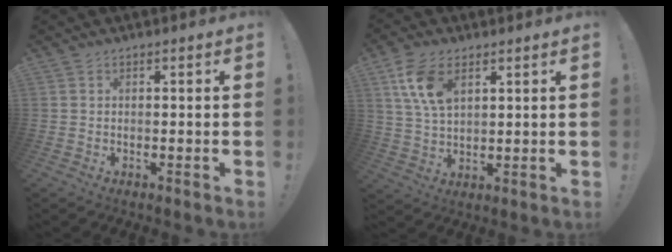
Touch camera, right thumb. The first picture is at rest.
{"total": 10.5, "force": [5.1, 5.7, 7.2], "torque": [-0.143, -0.012, 0.095]}